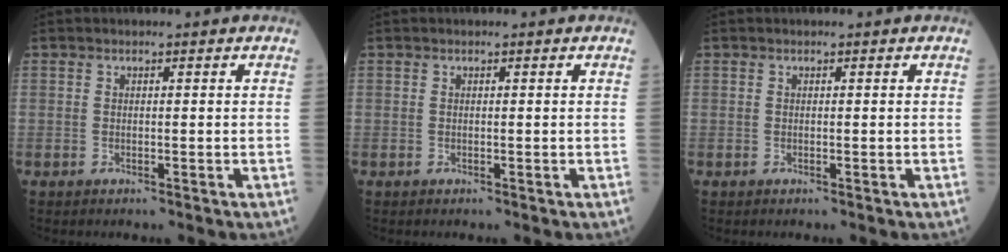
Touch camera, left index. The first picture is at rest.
{"total": 0.0}
{"total": 0.0}